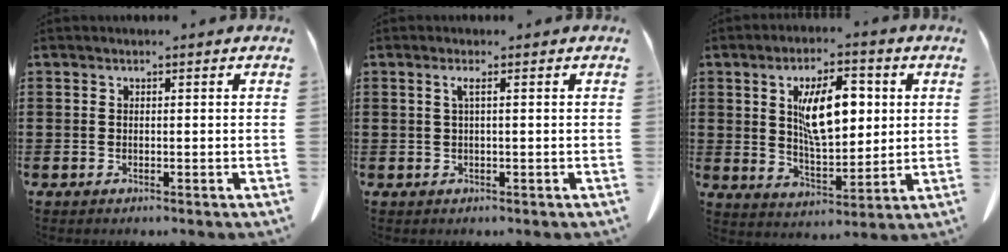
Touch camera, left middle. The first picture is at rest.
{"total": 1.4, "force": [0.2, -0.1, 1.4], "torque": [-0.027, -0.001, 0.004]}
{"total": 10.0, "force": [3.0, 4.3, 8.5], "torque": [-0.154, 0.007, 0.049]}